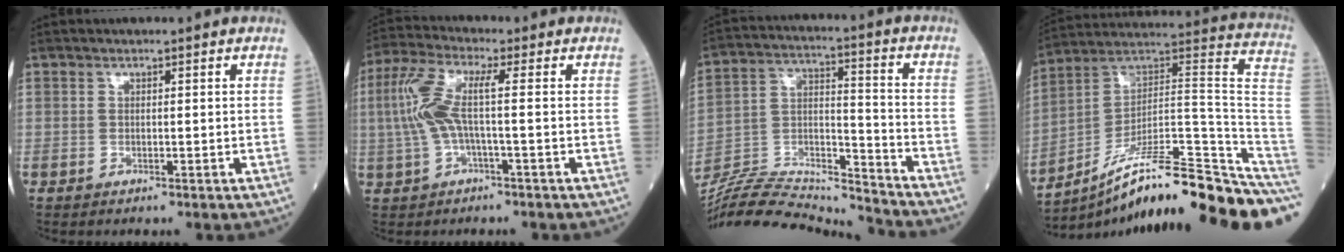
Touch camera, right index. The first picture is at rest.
{"total": 7.6, "force": [0.0, 1.3, 7.5], "torque": [-0.183, 0.024, -0.004]}
{"total": 18.8, "force": [-18.4, 0.0, 3.9], "torque": [-0.072, 0.028, -0.313]}
{"total": 24.0, "force": [-16.7, 1.3, 17.3], "torque": [-0.163, 0.060, -0.265]}